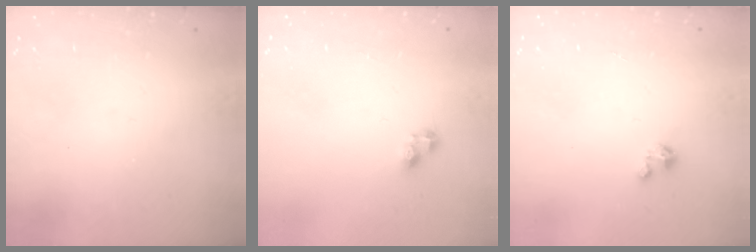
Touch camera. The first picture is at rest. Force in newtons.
{"total": 3.3, "press": 3.3, "slide": 0.4}
{"total": 1.8, "press": 1.8, "slide": 0.1}